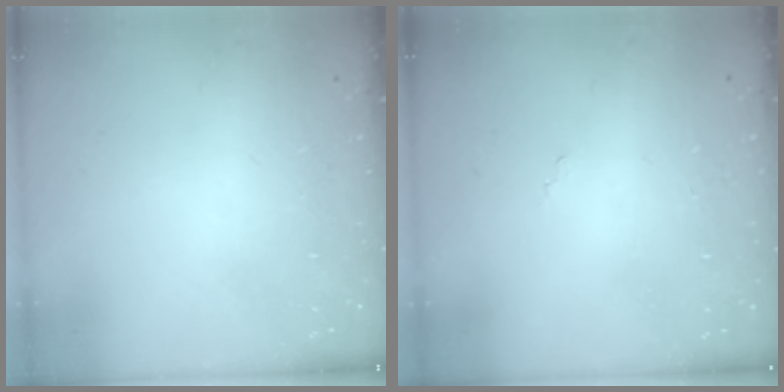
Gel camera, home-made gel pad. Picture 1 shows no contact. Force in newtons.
{"total": 7.5, "press": 7.5, "slide": 0.6}